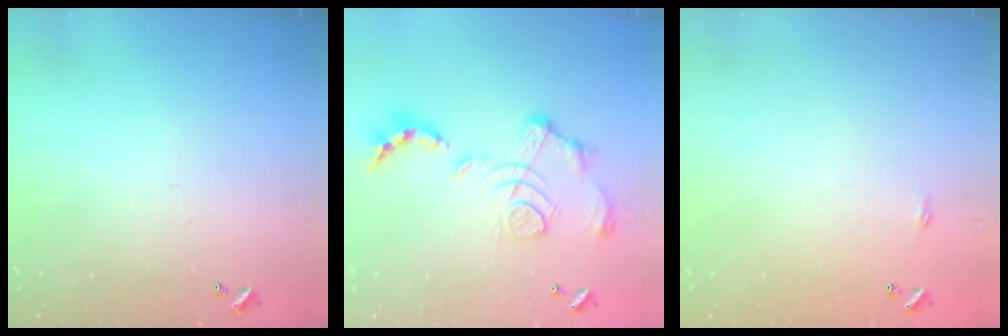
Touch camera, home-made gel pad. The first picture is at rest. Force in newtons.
{"total": 1.7, "press": 1.1, "slide": 1.3}
{"total": 2.2, "press": 2.1, "slide": 0.4}